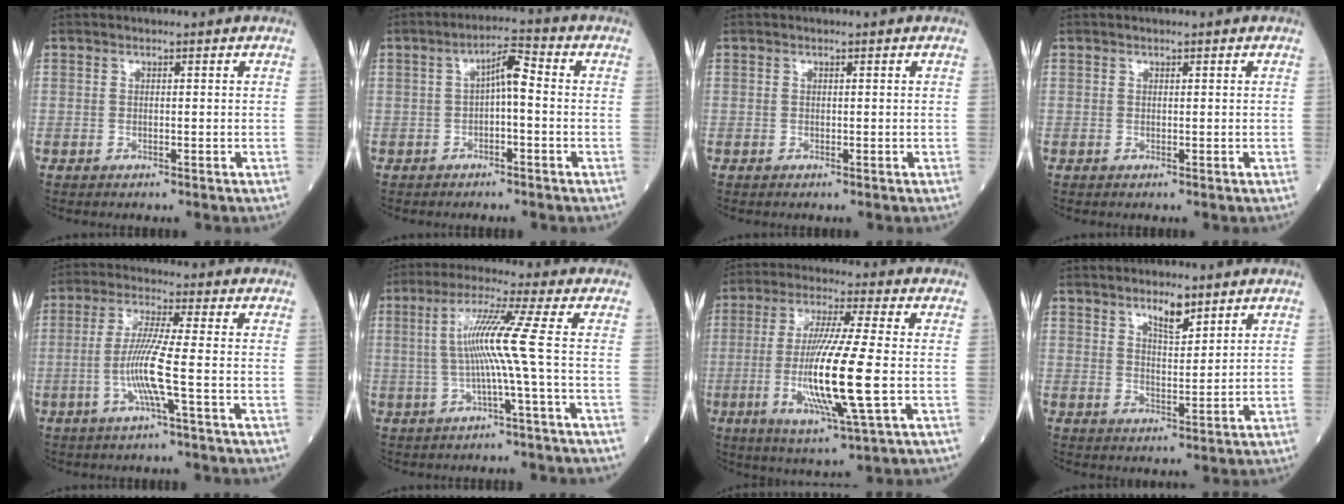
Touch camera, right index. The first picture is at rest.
{"total": 4.3, "force": [-0.2, 0.9, 4.2], "torque": [-0.065, 0.018, -0.006]}
{"total": 0.0}
{"total": 0.0}
{"total": 7.4, "force": [-1.8, -0.9, 7.1], "torque": [-0.144, -0.006, -0.040]}
{"total": 7.9, "force": [-0.1, -2.1, 7.6], "torque": [-0.150, 0.013, 0.005]}
{"total": 14.5, "force": [-2.2, -0.1, 14.3], "torque": [-0.285, -0.018, -0.047]}
{"total": 4.6, "force": [3.2, 1.3, 2.9], "torque": [-0.052, -0.002, 0.057]}